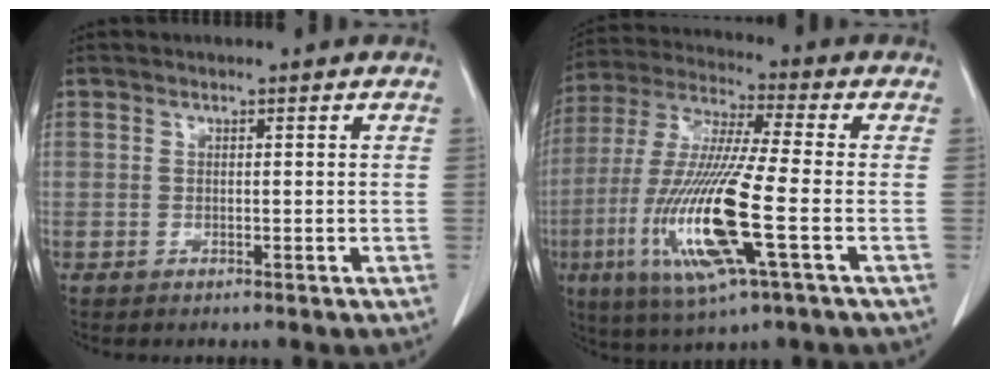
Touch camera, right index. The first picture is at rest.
{"total": 17.2, "force": [-4.6, 1.0, 16.6], "torque": [-0.350, -0.021, -0.088]}